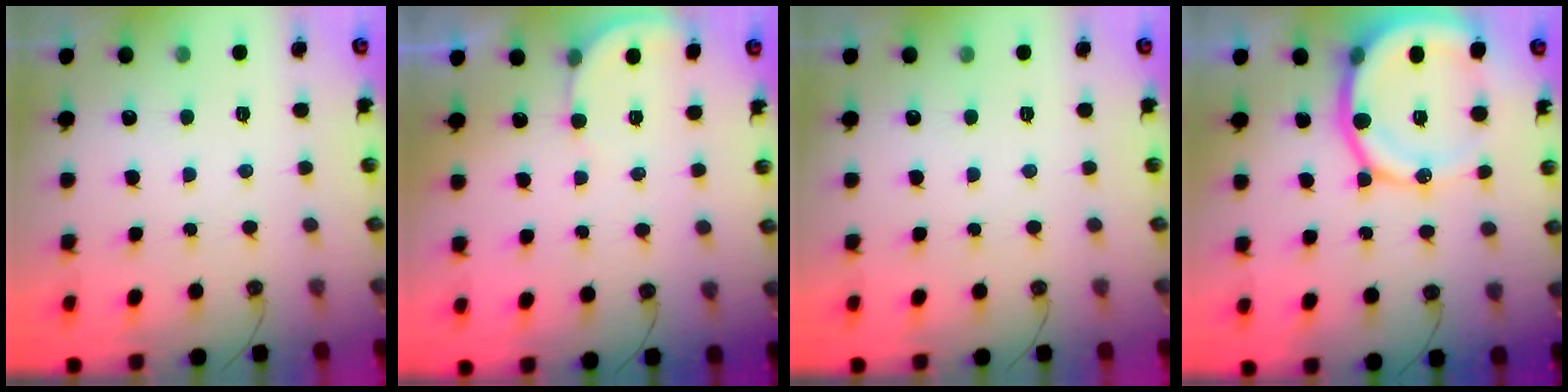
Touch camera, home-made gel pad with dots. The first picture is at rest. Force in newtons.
{"total": 2.7, "press": 2.7, "slide": 0.1}
{"total": 0.0}
{"total": 17.5, "press": 17.3, "slide": 3.2}